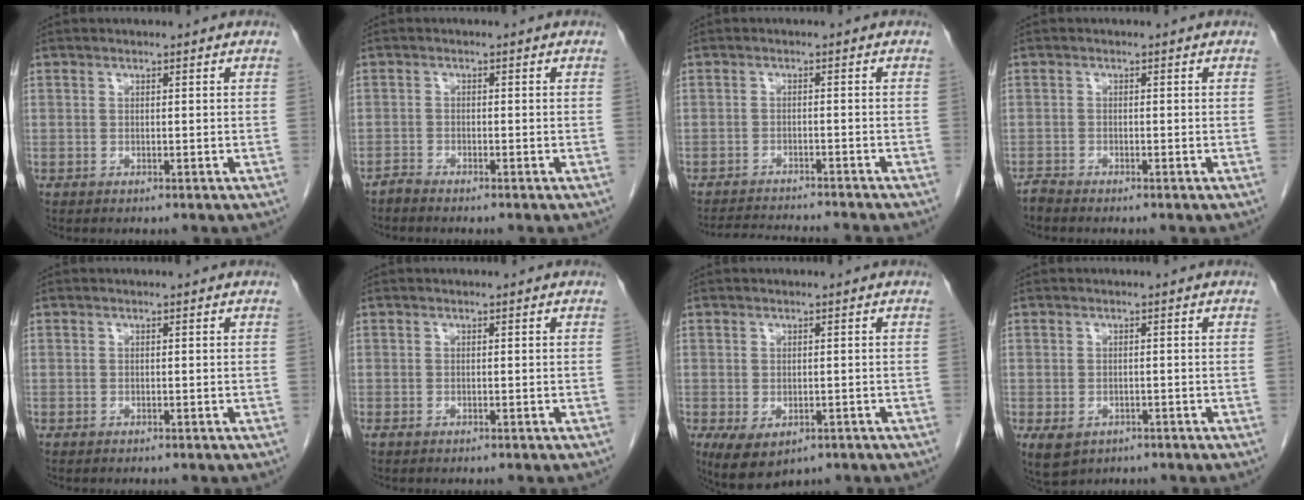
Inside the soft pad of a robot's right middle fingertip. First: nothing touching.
{"total": 1.2, "force": [-1.2, -0.1, 0.1], "torque": [-0.005, -0.002, -0.025]}
{"total": 8.9, "force": [-8.5, 0.2, 2.5], "torque": [-0.035, -0.007, -0.122]}
{"total": 1.1, "force": [-1.1, -0.1, 0.0], "torque": [-0.005, -0.005, -0.023]}
{"total": 0.0}
{"total": 0.0}
{"total": 5.9, "force": [-3.0, 3.2, 3.9], "torque": [-0.065, -0.012, -0.040]}
{"total": 4.1, "force": [-2.3, 2.8, 1.9], "torque": [-0.037, -0.005, -0.028]}